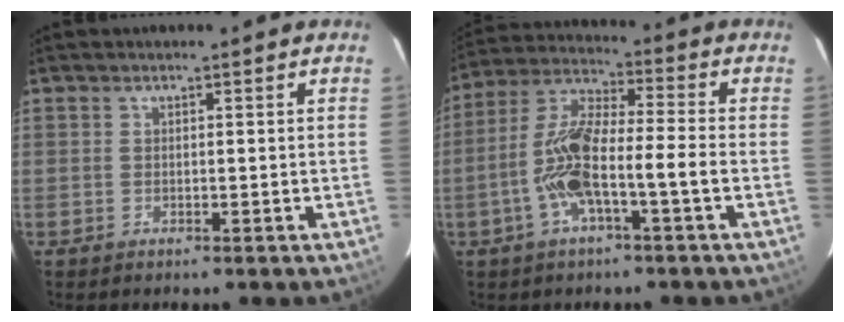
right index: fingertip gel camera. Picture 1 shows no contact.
{"total": 11.1, "force": [-3.3, 1.3, 10.5], "torque": [-0.220, 0.018, -0.067]}